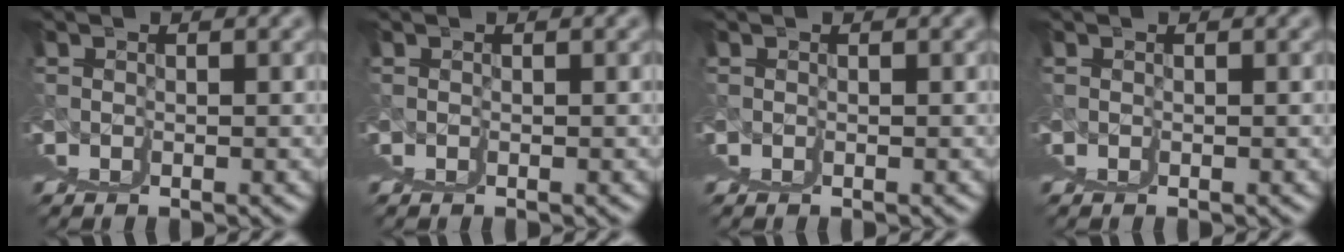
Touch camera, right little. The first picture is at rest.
{"total": 0.0}
{"total": 0.0}
{"total": 0.0}